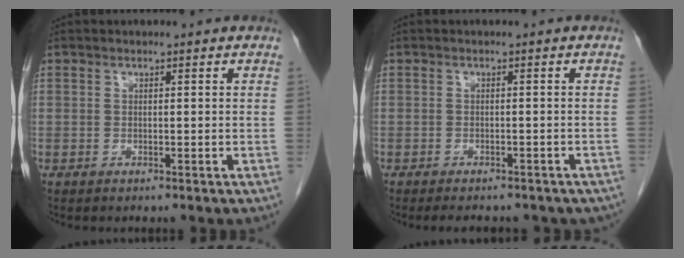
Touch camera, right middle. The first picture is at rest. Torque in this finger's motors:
{"motor_torque": [0.66, -0.64, 0.07, 0.02]}